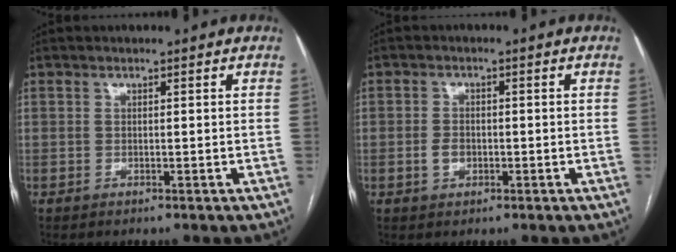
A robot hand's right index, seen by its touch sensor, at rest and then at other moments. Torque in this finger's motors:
{"motor_torque": [0.30, -0.03, 0.04, 0.01]}